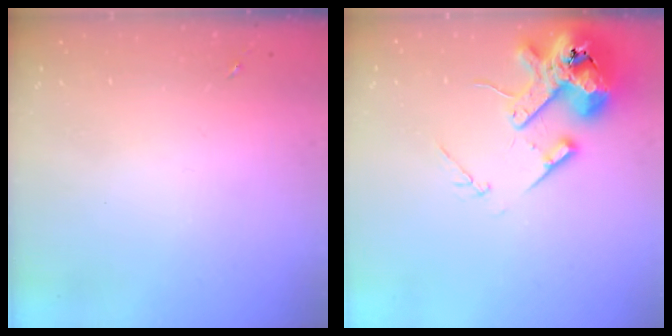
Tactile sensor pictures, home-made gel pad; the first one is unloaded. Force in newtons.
{"total": 14.6, "press": 14.4, "slide": 2.5}